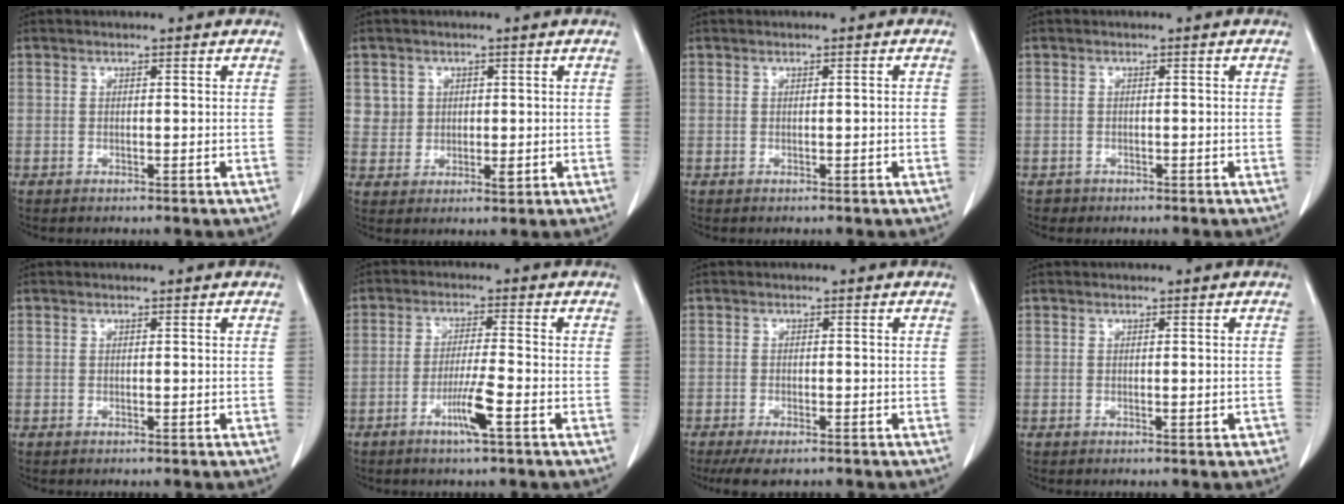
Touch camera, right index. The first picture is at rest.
{"total": 3.8, "force": [1.1, 3.5, 1.0], "torque": [-0.006, -0.005, 0.020]}
{"total": 1.0, "force": [-0.1, 0.2, 1.0], "torque": [-0.014, 0.003, 0.002]}
{"total": 1.2, "force": [-0.6, 1.0, -0.3], "torque": [0.003, 0.005, -0.013]}
{"total": 0.0}
{"total": 5.5, "force": [-2.6, -0.4, 4.8], "torque": [-0.091, -0.010, -0.050]}
{"total": 4.6, "force": [-3.4, 1.4, 2.7], "torque": [-0.038, -0.009, -0.053]}
{"total": 1.2, "force": [-0.4, 0.4, 1.1], "torque": [-0.011, 0.001, -0.001]}